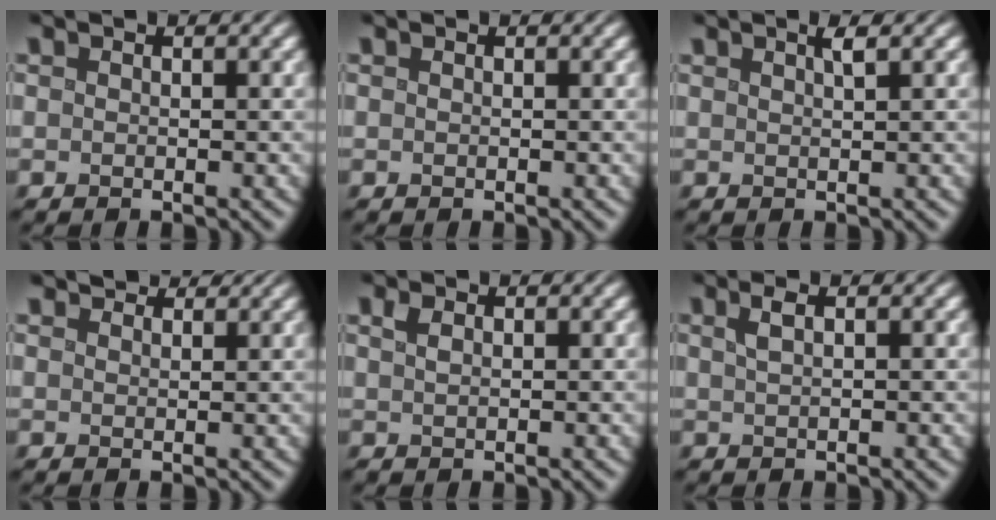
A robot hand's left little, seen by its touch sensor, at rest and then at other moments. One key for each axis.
{"total": 0.0}
{"total": 1.3, "fx": 0.7, "fy": 0.3, "fz": 1.0, "tx": -0.013, "ty": 0.003, "tz": 0.011}
{"total": 2.9, "fx": 2.7, "fy": 0.8, "fz": 0.9, "tx": -0.016, "ty": 0.000, "tz": 0.036}
{"total": 1.0, "fx": 0.6, "fy": 0.5, "fz": 0.7, "tx": -0.016, "ty": 0.002, "tz": 0.012}
{"total": 1.6, "fx": 0.7, "fy": 0.6, "fz": 1.3, "tx": -0.020, "ty": 0.007, "tz": 0.011}